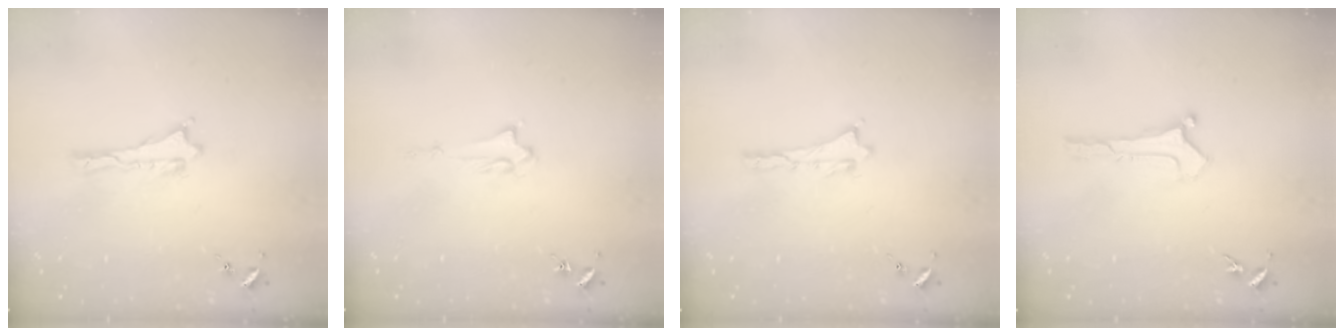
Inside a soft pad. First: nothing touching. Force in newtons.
{"total": 1.3, "press": 1.3, "slide": 0.2}
{"total": 0.0}
{"total": 0.0}